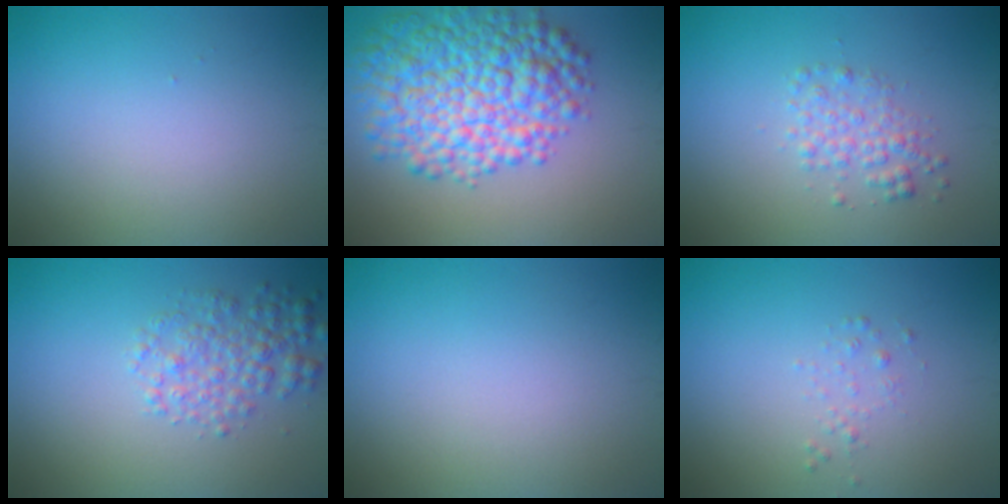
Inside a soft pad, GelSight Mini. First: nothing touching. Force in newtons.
{"total": 9.5, "press": 9.5, "slide": 0.2}
{"total": 2.2, "press": 2.2, "slide": 0.0}
{"total": 3.4, "press": 3.4, "slide": 0.1}
{"total": 0.0}
{"total": 0.8, "press": 0.8, "slide": 0.1}